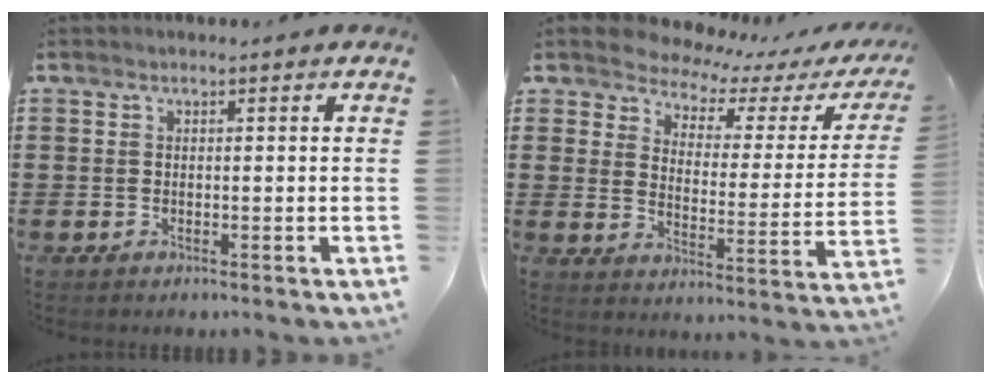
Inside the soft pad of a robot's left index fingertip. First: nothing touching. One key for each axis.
{"total": 5.0, "fx": 4.8, "fy": 1.3, "fz": 0.6, "tx": -0.048, "ty": -0.034, "tz": 0.080}